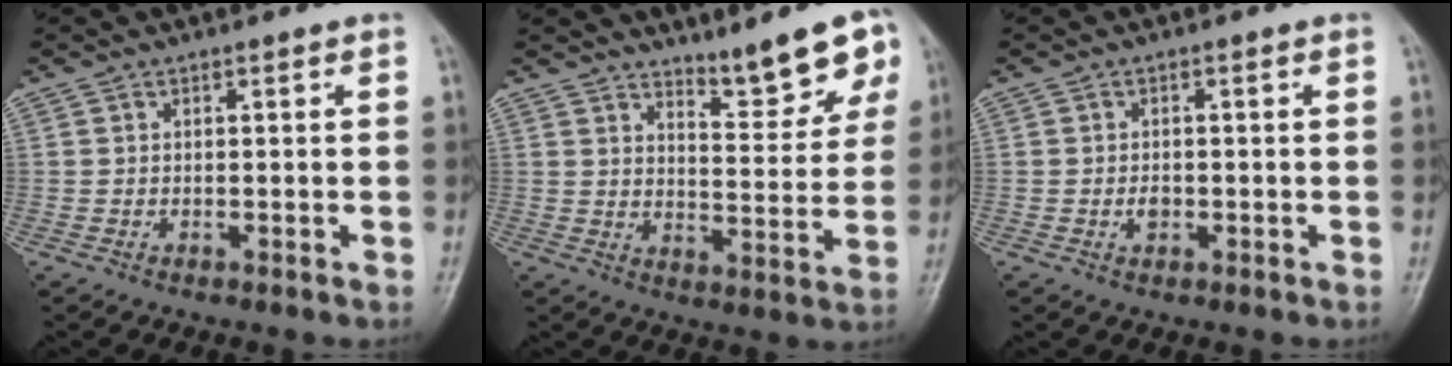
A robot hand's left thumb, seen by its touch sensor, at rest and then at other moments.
{"total": 9.6, "force": [7.2, 2.2, 6.0], "torque": [-0.055, -0.052, 0.110]}
{"total": 1.6, "force": [-0.3, 1.1, 1.2], "torque": [-0.015, 0.001, -0.003]}